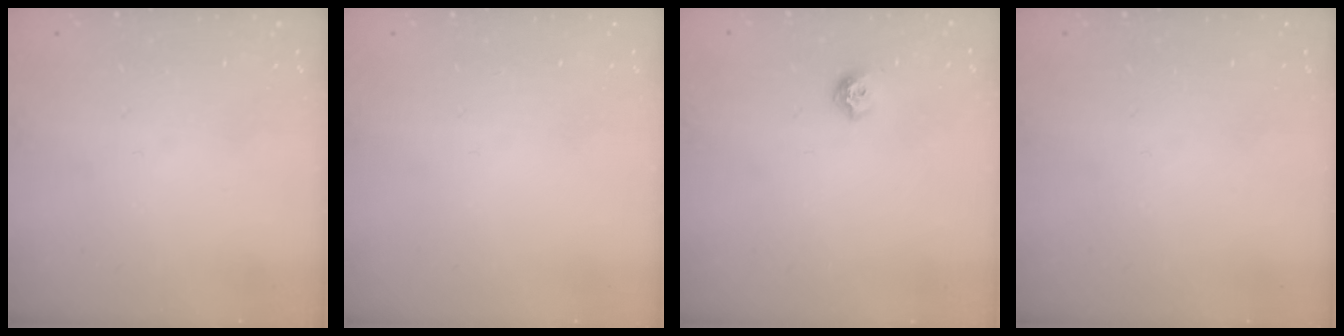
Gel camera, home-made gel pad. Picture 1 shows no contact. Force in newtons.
{"total": 0.0}
{"total": 6.9, "press": 6.8, "slide": 0.7}
{"total": 0.0}